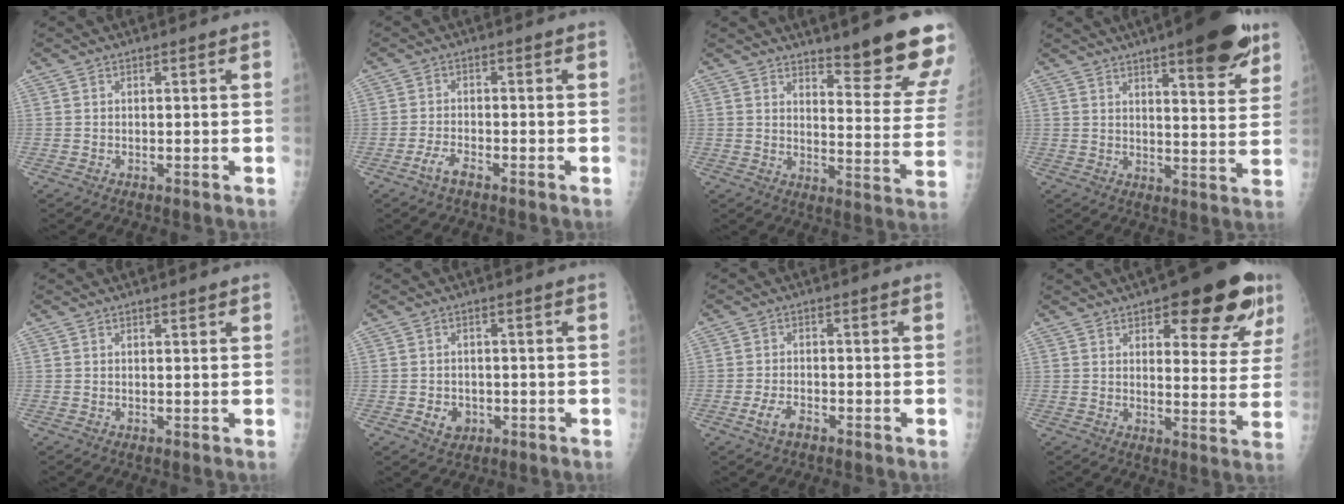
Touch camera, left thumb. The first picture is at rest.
{"total": 2.7, "force": [-1.9, 0.7, 1.8], "torque": [-0.045, 0.009, -0.039]}
{"total": 16.4, "force": [13.3, 2.8, 9.2], "torque": [-0.087, -0.112, 0.167]}
{"total": 14.9, "force": [9.3, 3.8, 11.1], "torque": [-0.121, -0.044, 0.129]}
{"total": 0.9, "force": [0.8, 0.2, 0.5], "torque": [-0.007, -0.005, 0.012]}
{"total": 3.2, "force": [-0.9, 2.7, 1.5], "torque": [-0.013, 0.003, -0.006]}
{"total": 3.1, "force": [-1.8, 1.4, 2.2], "torque": [-0.048, 0.009, -0.033]}
{"total": 16.8, "force": [9.3, 6.4, 12.5], "torque": [-0.109, -0.036, 0.118]}